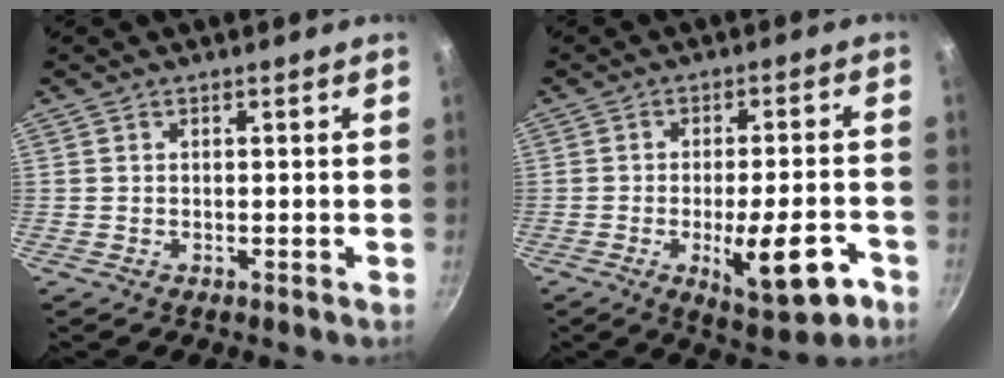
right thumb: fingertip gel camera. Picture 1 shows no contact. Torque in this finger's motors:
{"motor_torque": [1.37, 1.36, 0.53, -0.59, 0.30]}